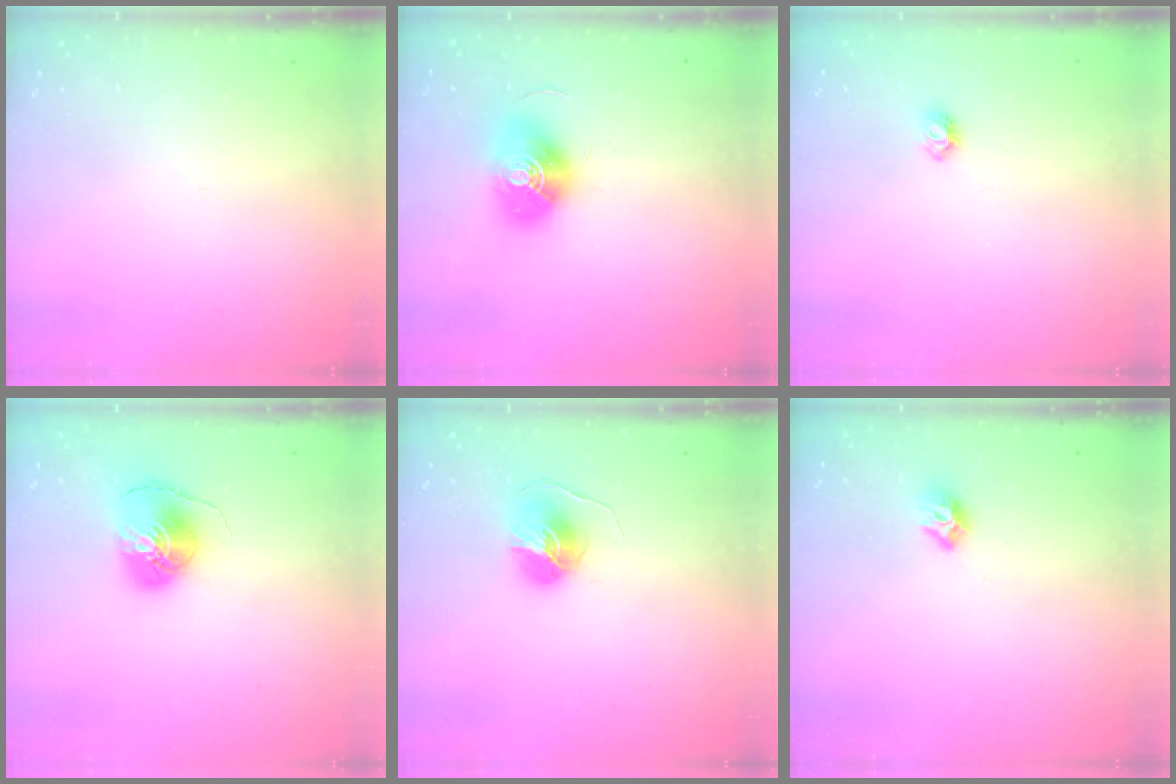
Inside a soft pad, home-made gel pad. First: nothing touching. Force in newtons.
{"total": 12.7, "press": 12.7, "slide": 0.5}
{"total": 4.9, "press": 4.9, "slide": 0.8}
{"total": 7.5, "press": 7.5, "slide": 0.7}
{"total": 7.8, "press": 7.8, "slide": 0.1}
{"total": 7.5, "press": 7.4, "slide": 0.8}